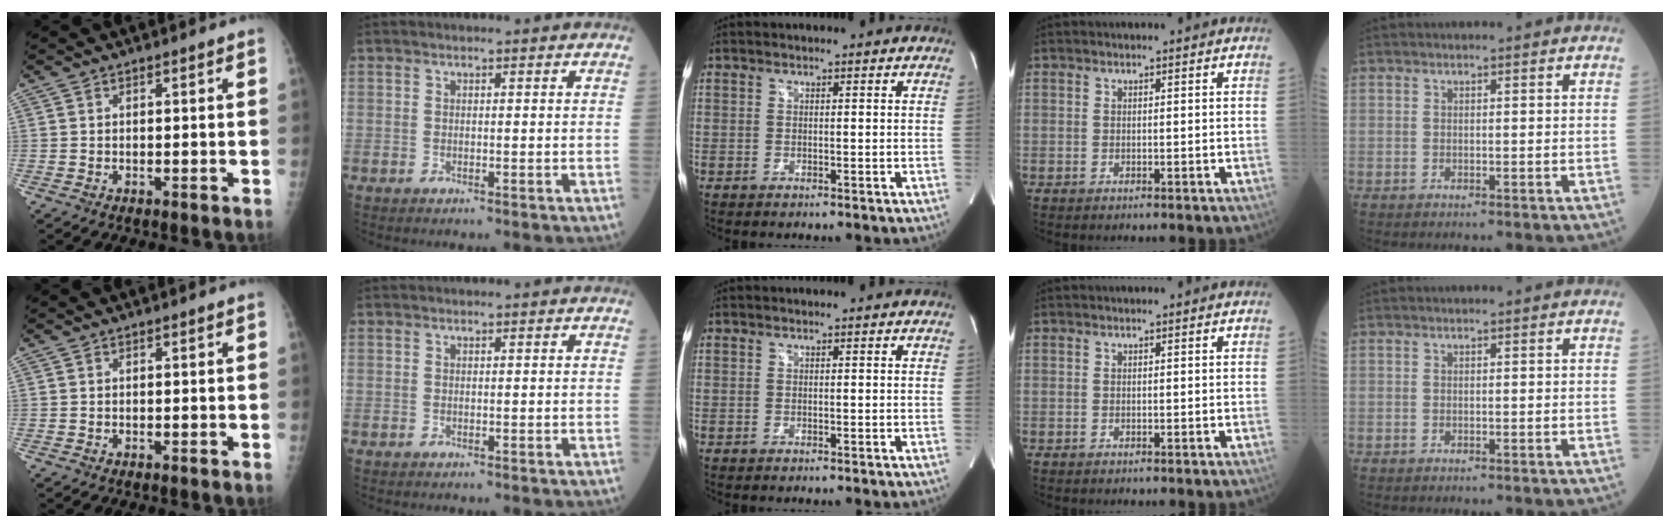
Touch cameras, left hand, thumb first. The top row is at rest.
{}